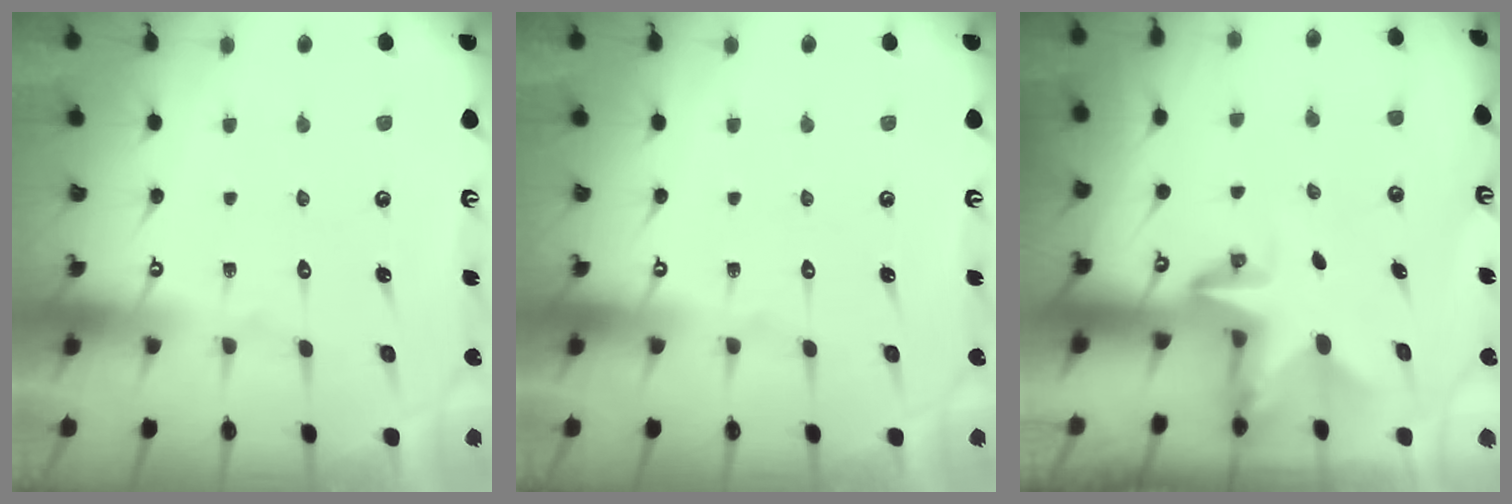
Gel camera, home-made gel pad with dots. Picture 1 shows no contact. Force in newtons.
{"total": 0.0}
{"total": 2.8, "press": 2.8, "slide": 0.2}